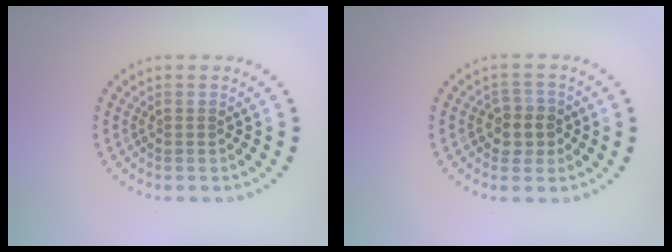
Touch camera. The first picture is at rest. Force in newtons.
{"total": 2.6, "press": 2.4, "slide": 1.0}